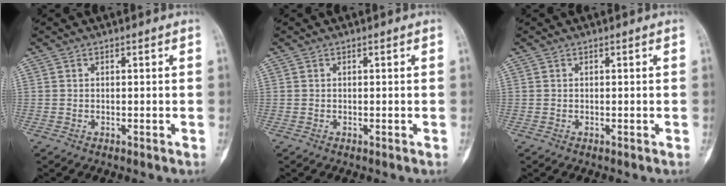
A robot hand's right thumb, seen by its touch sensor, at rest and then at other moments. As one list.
[{"total": 0.0}, {"total": 0.0}]